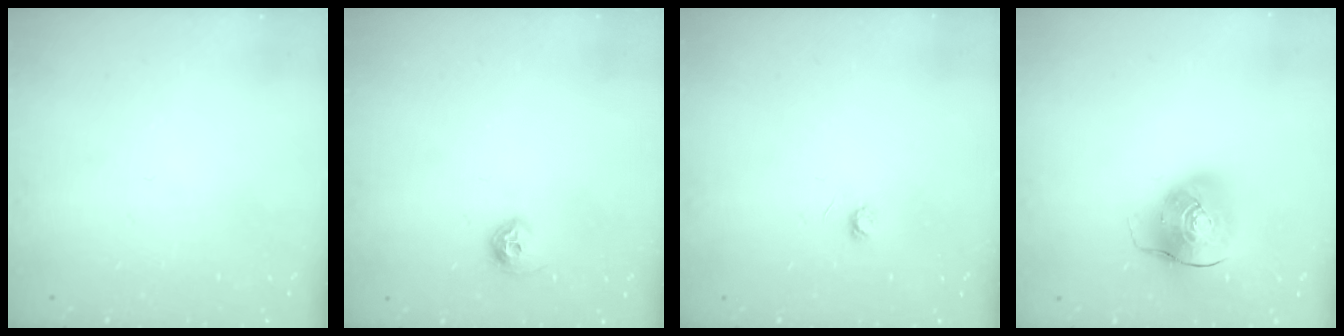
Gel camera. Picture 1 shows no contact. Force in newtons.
{"total": 6.9, "press": 6.8, "slide": 1.0}
{"total": 2.9, "press": 2.9, "slide": 0.3}
{"total": 10.6, "press": 10.5, "slide": 1.8}